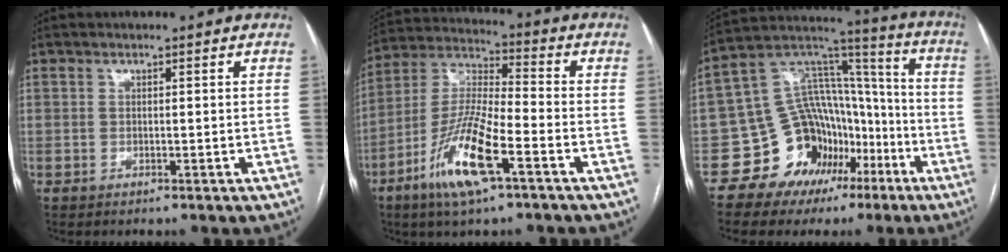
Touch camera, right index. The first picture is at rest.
{"total": 14.2, "force": [-6.8, 2.1, 12.3], "torque": [-0.253, -0.014, -0.130]}
{"total": 15.8, "force": [-7.4, 12.1, 6.8], "torque": [-0.106, 0.080, -0.111]}